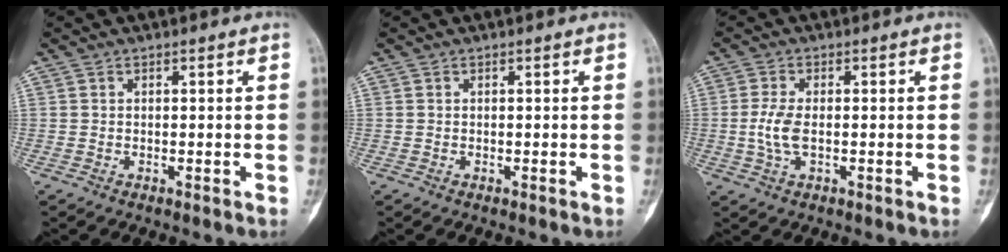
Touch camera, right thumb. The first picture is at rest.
{"total": 0.0}
{"total": 4.7, "force": [-0.4, 2.1, 4.1], "torque": [-0.101, 0.002, -0.010]}